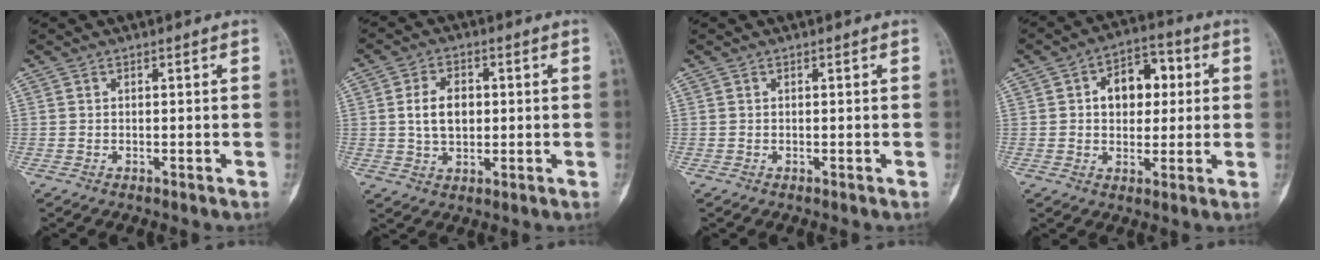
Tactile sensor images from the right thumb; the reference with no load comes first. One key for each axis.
{"total": 7.1, "fx": 0.7, "fy": 4.8, "fz": 5.2, "tx": -0.076, "ty": 0.003, "tz": 0.015}
{"total": 0.0}
{"total": 10.5, "fx": 2.0, "fy": 7.2, "fz": 7.4, "tx": -0.070, "ty": 0.016, "tz": 0.026}